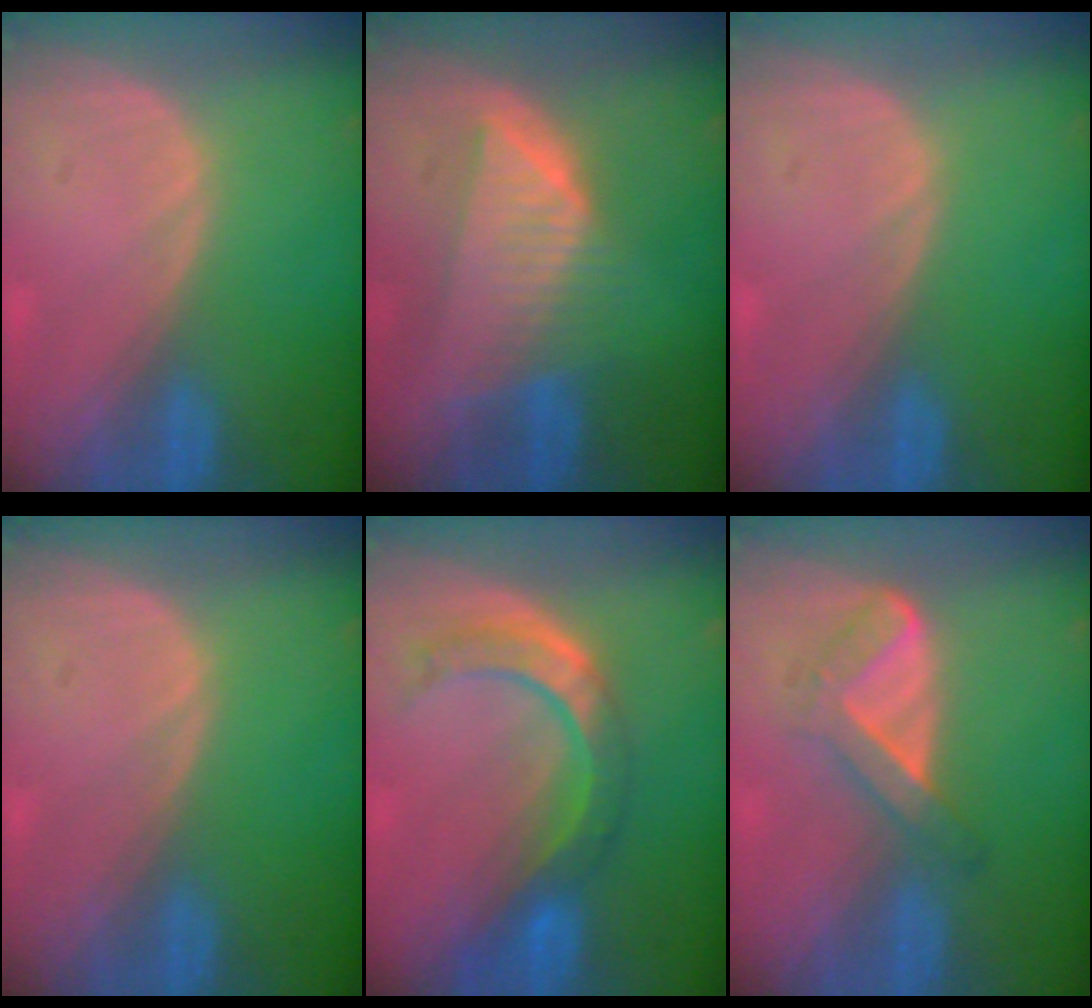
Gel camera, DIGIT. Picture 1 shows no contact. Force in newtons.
{"total": 7.6, "press": 7.1, "slide": 2.9}
{"total": 0.0}
{"total": 0.0}
{"total": 7.9, "press": 7.2, "slide": 3.3}
{"total": 5.6, "press": 4.7, "slide": 3.0}